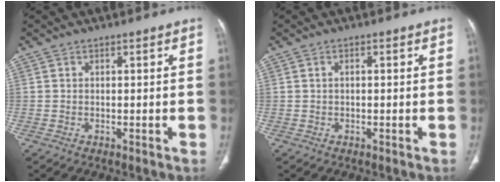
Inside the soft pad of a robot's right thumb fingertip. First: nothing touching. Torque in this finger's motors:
{"motor_torque": [0.03, -0.03, -0.58, 0.08, 0.00]}